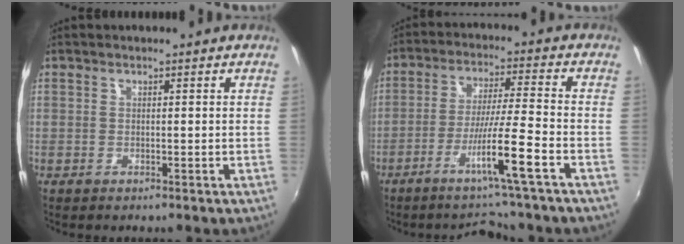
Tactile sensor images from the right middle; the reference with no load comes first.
{"total": 10.6, "force": [-7.0, -0.7, 8.0], "torque": [-0.145, -0.014, -0.121]}